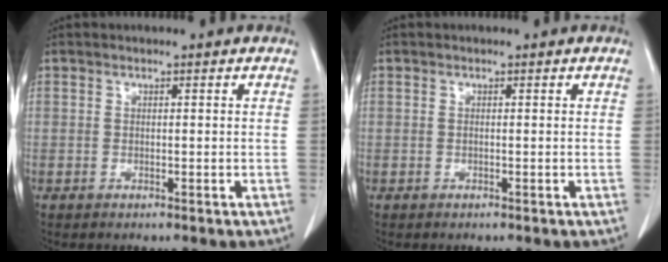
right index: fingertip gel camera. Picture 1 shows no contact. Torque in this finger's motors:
{"motor_torque": [0.04, 0.01, 0.05, -0.01]}